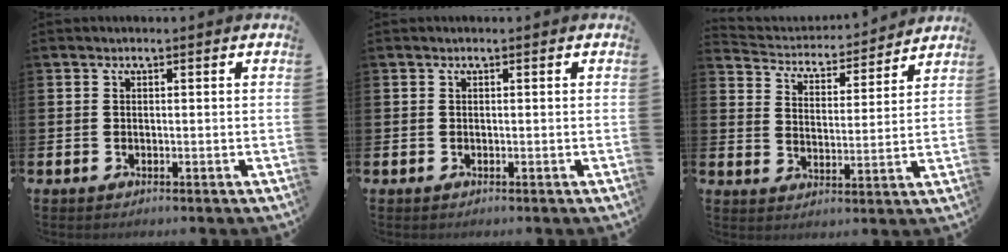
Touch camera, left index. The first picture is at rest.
{"total": 0.0}
{"total": 4.4, "force": [4.2, 1.3, 0.3], "torque": [-0.036, -0.040, 0.068]}